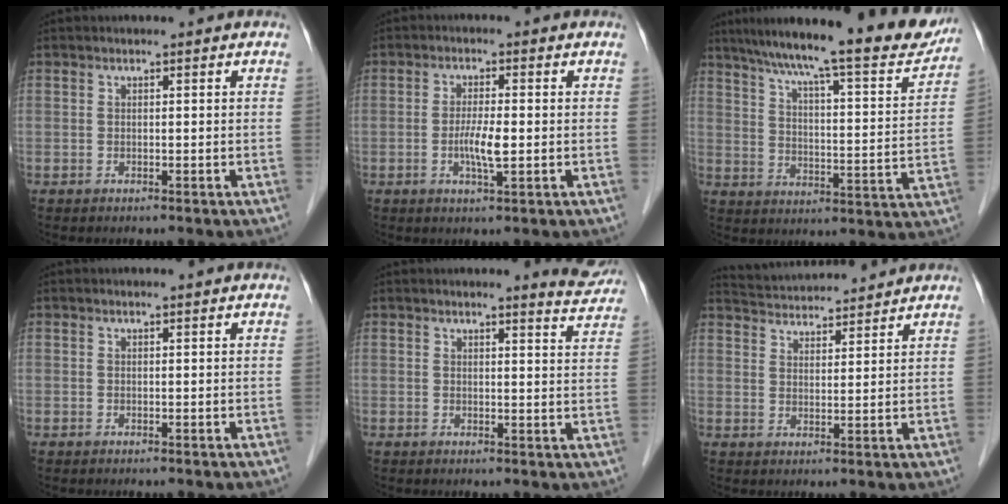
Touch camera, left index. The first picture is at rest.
{"total": 4.1, "force": [-0.7, 0.5, 4.0], "torque": [-0.079, -0.006, -0.014]}
{"total": 23.1, "force": [19.8, 2.5, 11.6], "torque": [-0.181, -0.019, 0.266]}
{"total": 0.7, "force": [0.7, 0.0, 0.2], "torque": [-0.008, 0.003, 0.008]}
{"total": 4.9, "force": [4.9, 0.1, 1.0], "torque": [-0.016, -0.029, 0.039]}
{"total": 10.1, "force": [9.8, 1.0, 2.3], "torque": [-0.048, 0.026, 0.152]}